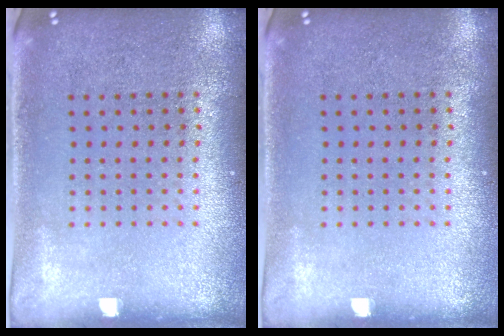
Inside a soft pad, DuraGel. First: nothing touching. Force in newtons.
{"total": 0.0}